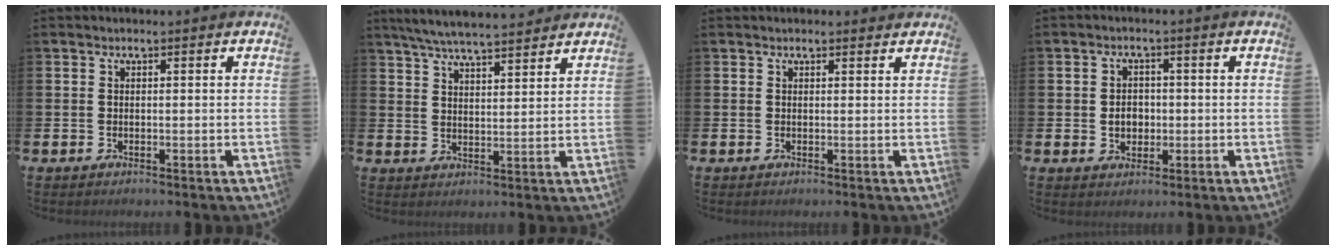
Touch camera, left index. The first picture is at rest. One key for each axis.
{"total": 5.9, "fx": 5.7, "fy": 0.4, "fz": 1.5, "tx": -0.055, "ty": -0.021, "tz": 0.104}
{"total": 0.7, "fx": 0.7, "fy": 0.1, "fz": 0.2, "tx": 0.005, "ty": -0.001, "tz": 0.011}
{"total": 2.8, "fx": -0.2, "fy": 2.4, "fz": 1.6, "tx": -0.012, "ty": -0.003, "tz": -0.012}